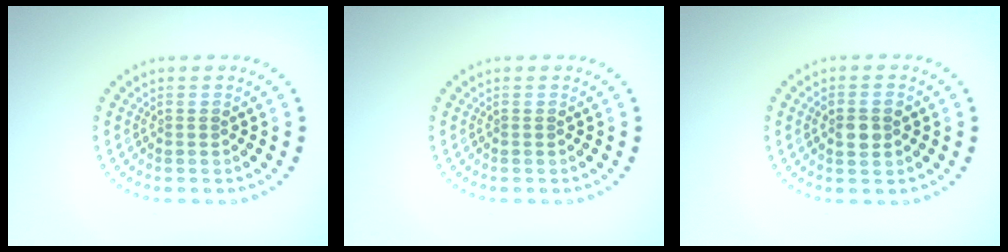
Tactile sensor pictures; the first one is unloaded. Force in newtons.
{"total": 0.0}
{"total": 2.4, "press": 2.4, "slide": 0.2}